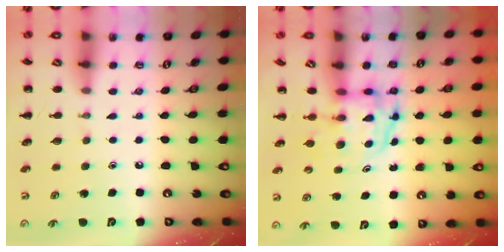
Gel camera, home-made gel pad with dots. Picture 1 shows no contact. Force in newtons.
{"total": 3.9, "press": 3.9, "slide": 0.7}